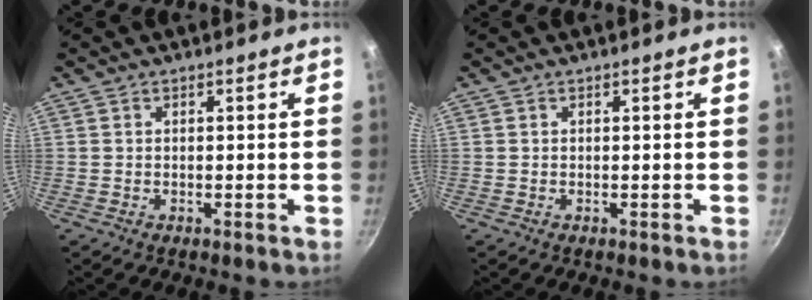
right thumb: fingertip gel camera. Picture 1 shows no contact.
{"total": 0.0}